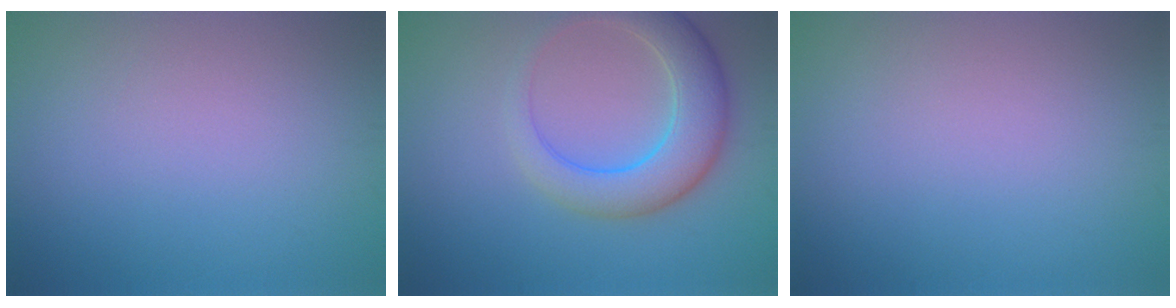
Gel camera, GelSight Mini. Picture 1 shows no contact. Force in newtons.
{"total": 5.8, "press": 5.8, "slide": 0.1}
{"total": 0.0}